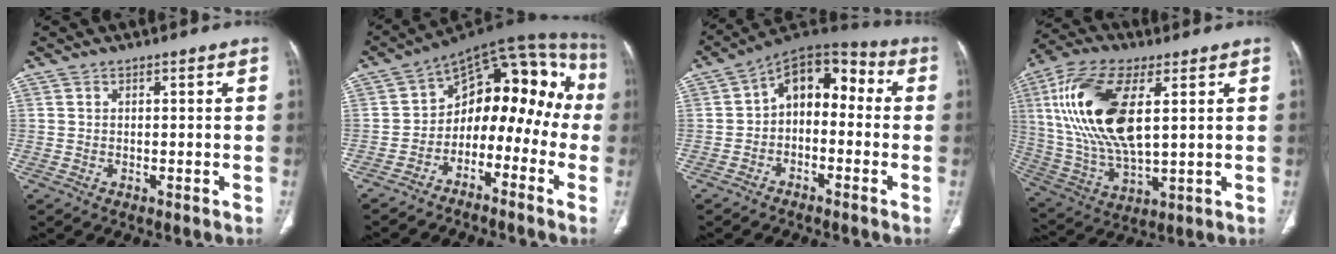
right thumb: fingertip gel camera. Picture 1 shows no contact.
{"total": 17.1, "force": [-5.1, 11.3, 11.8], "torque": [-0.102, 0.115, -0.090]}
{"total": 11.2, "force": [-0.6, 7.5, 8.3], "torque": [-0.087, 0.051, -0.028]}
{"total": 20.6, "force": [4.8, 9.3, 17.7], "torque": [-0.369, -0.011, 0.094]}